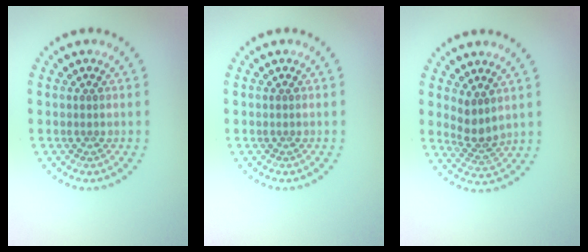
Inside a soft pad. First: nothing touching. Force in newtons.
{"total": 0.0}
{"total": 2.5, "press": 1.9, "slide": 1.6}